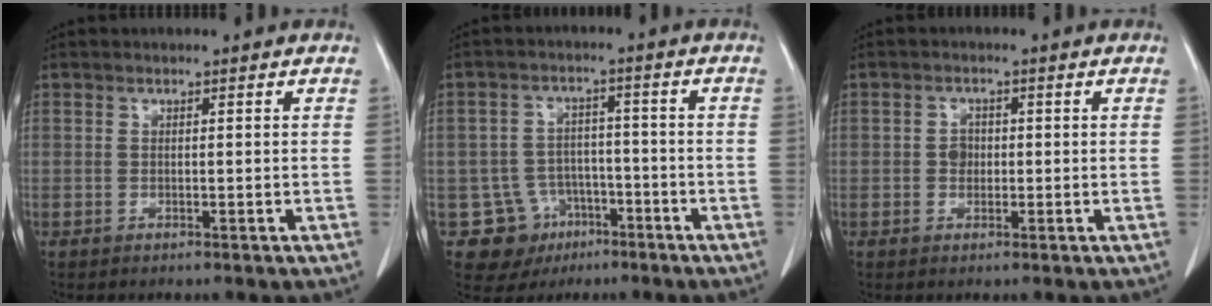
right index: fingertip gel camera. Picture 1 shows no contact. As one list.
[{"total": 8.7, "force": [-3.9, 7.7, 0.9], "torque": [-0.016, 0.019, -0.046]}, {"total": 1.9, "force": [-0.2, 1.6, 1.0], "torque": [-0.014, 0.005, -0.004]}]